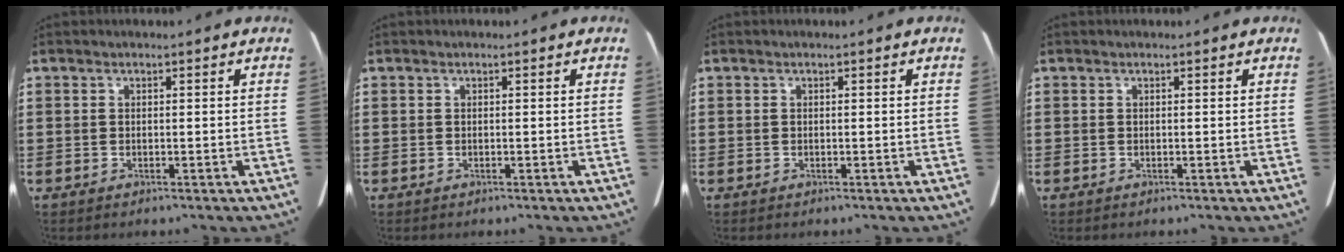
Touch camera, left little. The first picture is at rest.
{"total": 0.0}
{"total": 0.0}
{"total": 0.0}